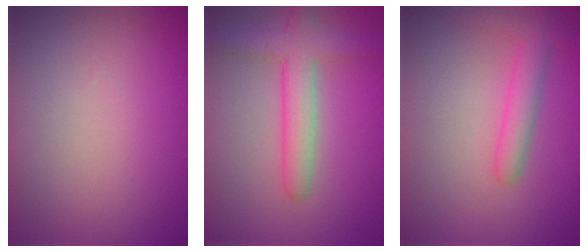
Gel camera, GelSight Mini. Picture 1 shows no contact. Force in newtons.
{"total": 4.4, "press": 4.4, "slide": 0.3}
{"total": 2.9, "press": 2.9, "slide": 0.2}